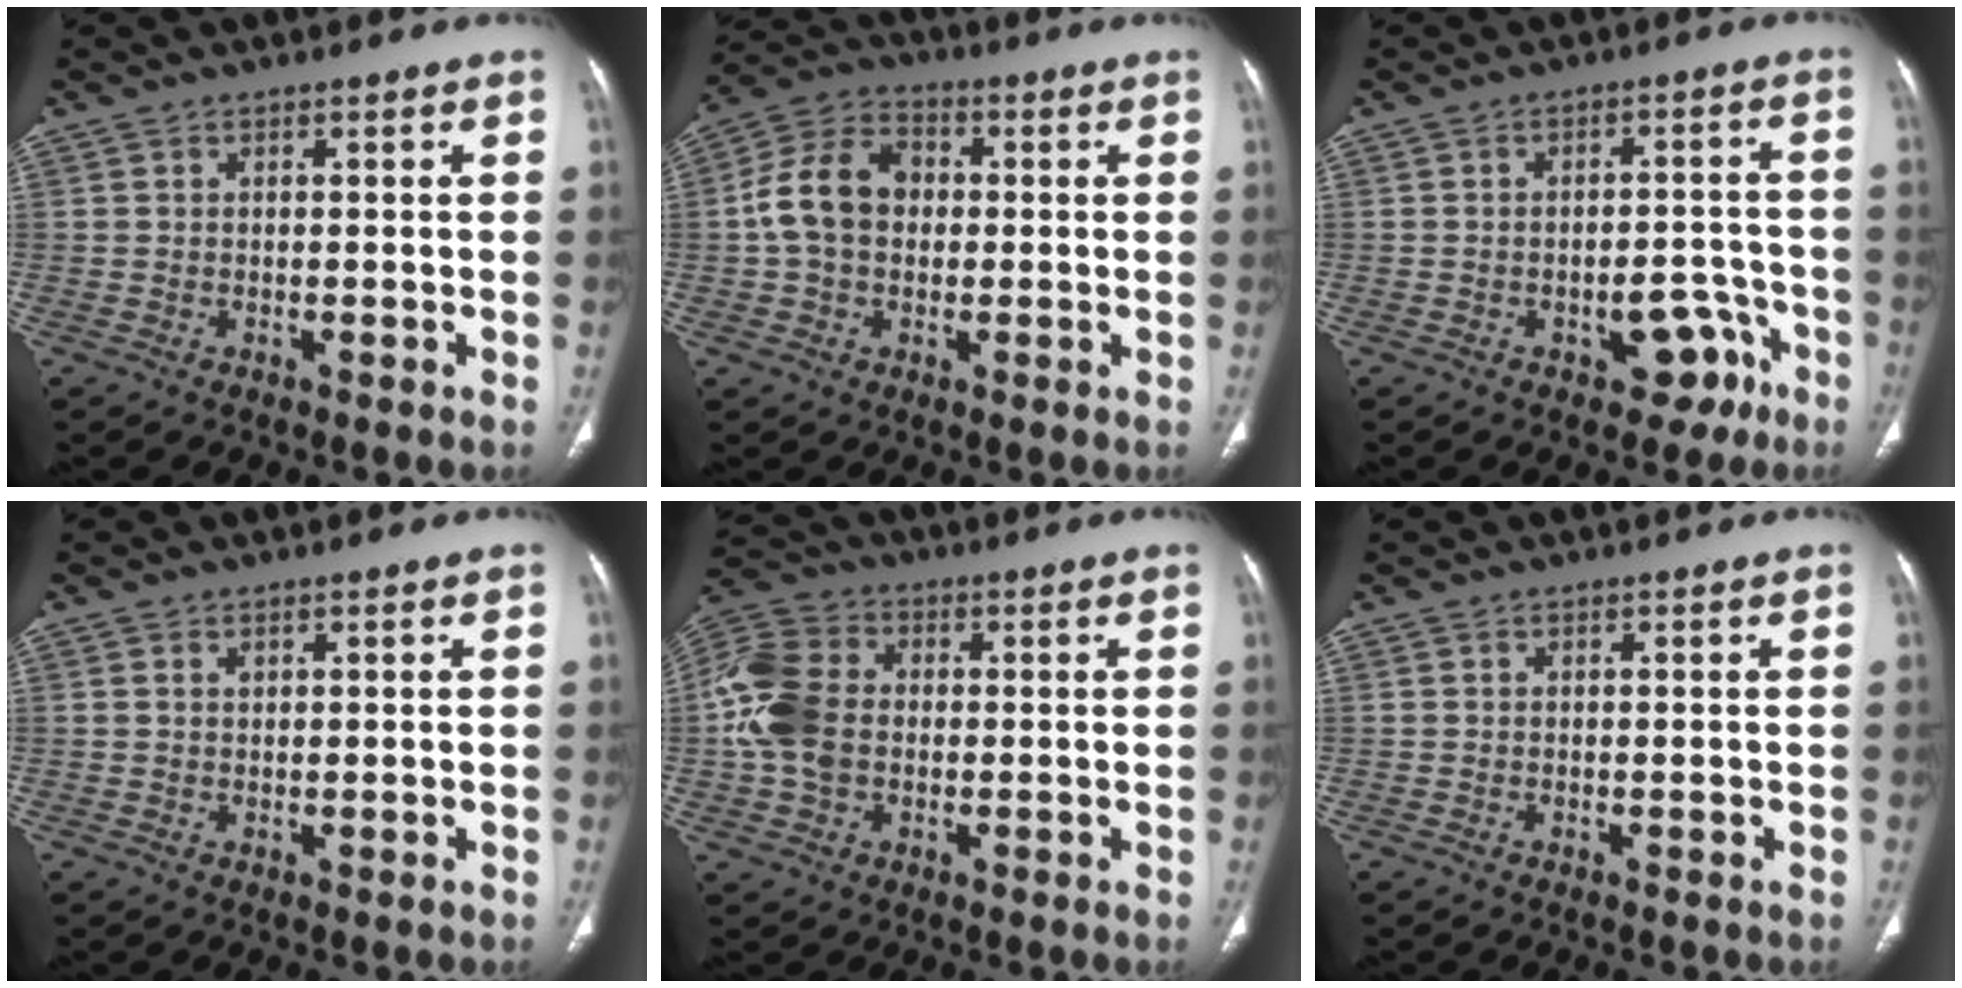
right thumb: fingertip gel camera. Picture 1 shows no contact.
{"total": 10.9, "force": [0.3, 8.2, 7.2], "torque": [-0.123, 0.028, -0.004]}
{"total": 7.1, "force": [-3.8, 4.2, 4.2], "torque": [-0.020, 0.044, -0.043]}
{"total": 0.8, "force": [0.4, 0.5, 0.4], "torque": [-0.008, -0.002, 0.008]}
{"total": 11.5, "force": [-0.4, 8.6, 7.6], "torque": [-0.156, 0.024, -0.016]}
{"total": 0.0}